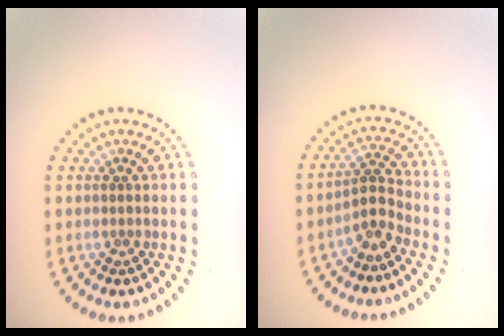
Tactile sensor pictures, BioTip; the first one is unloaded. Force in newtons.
{"total": 2.4, "press": 1.7, "slide": 1.7}